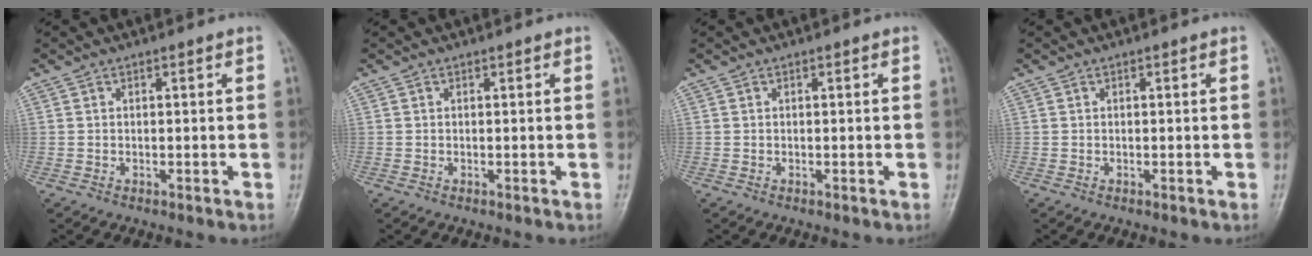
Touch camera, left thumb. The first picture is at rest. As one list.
[{"total": 0.0}, {"total": 0.0}, {"total": 0.0}]